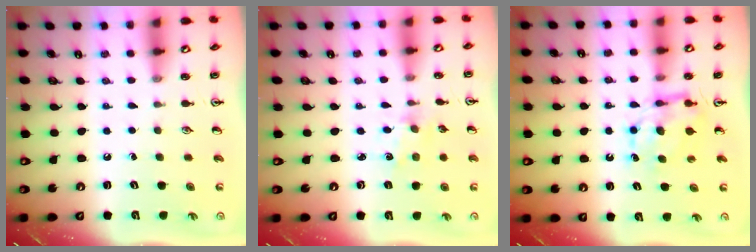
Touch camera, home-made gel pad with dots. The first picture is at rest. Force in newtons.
{"total": 1.5, "press": 1.4, "slide": 0.1}
{"total": 7.3, "press": 7.3, "slide": 0.2}